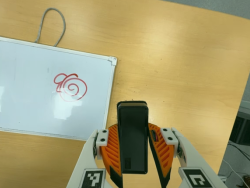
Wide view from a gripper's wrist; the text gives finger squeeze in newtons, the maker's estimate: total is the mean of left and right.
{"total": 6.9, "left": 5.3, "right": 8.6}